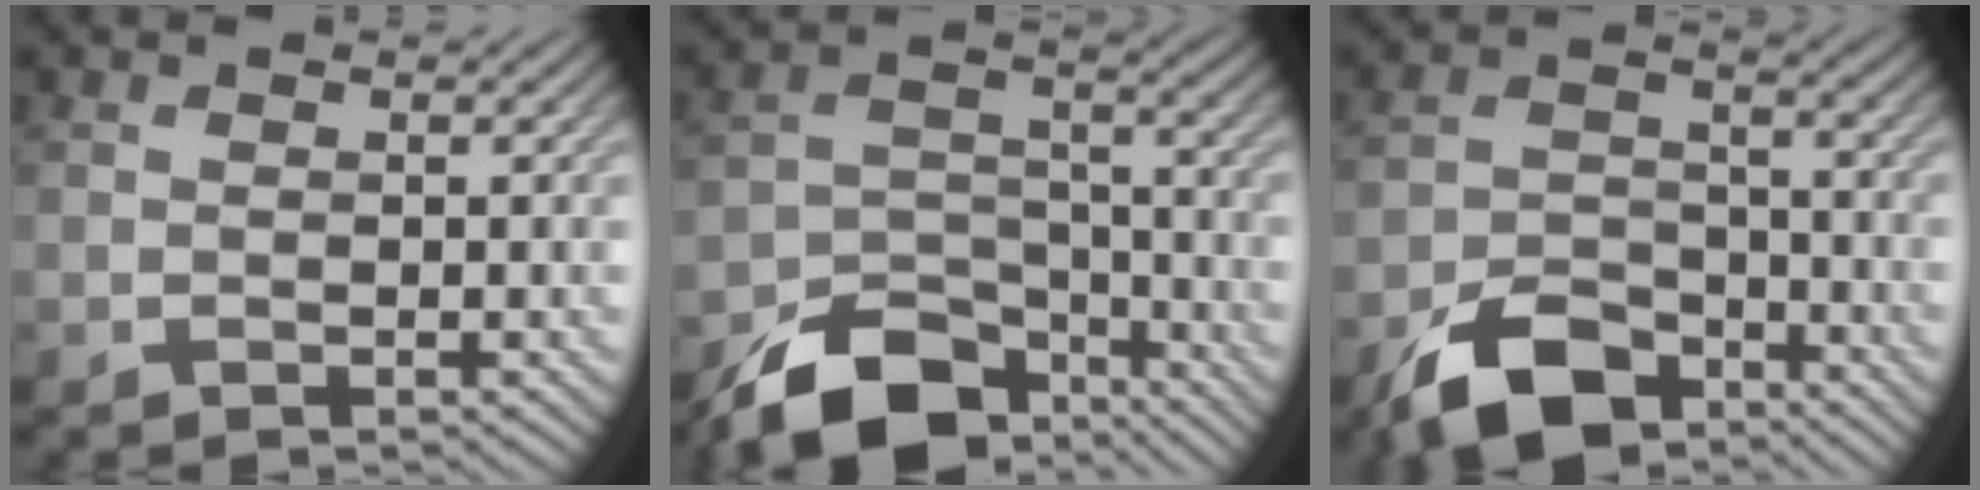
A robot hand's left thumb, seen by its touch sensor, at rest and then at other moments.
{"total": 12.9, "force": [-9.6, 6.0, 6.1], "torque": [-0.118, -0.021, -0.161]}
{"total": 8.9, "force": [-6.6, 4.3, 4.2], "torque": [-0.081, -0.011, -0.133]}